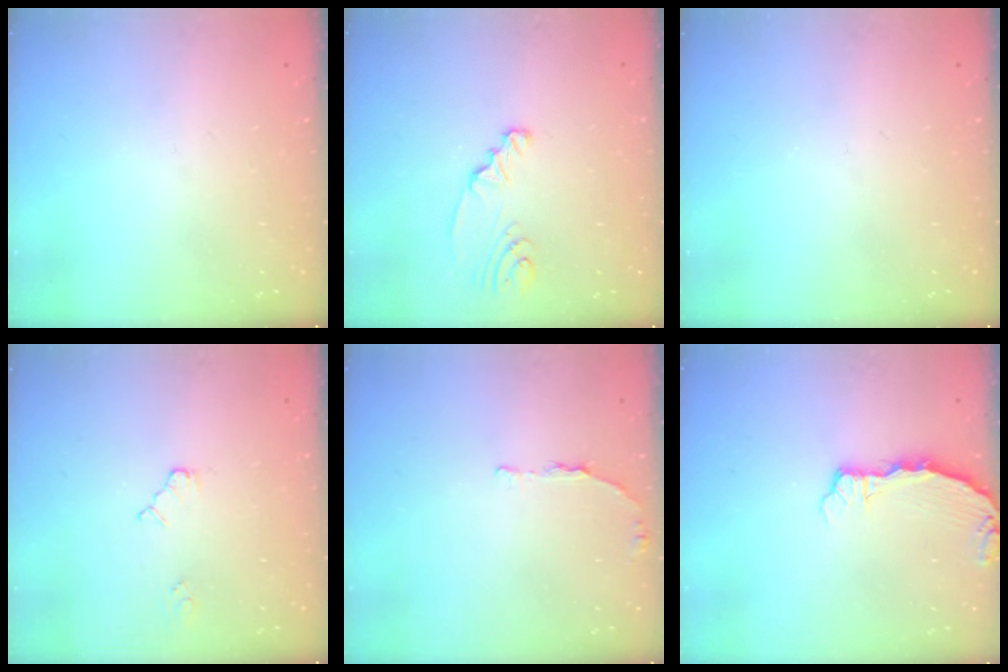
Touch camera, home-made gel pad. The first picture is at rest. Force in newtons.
{"total": 2.3, "press": 2.3, "slide": 0.3}
{"total": 0.0}
{"total": 1.9, "press": 1.9, "slide": 0.3}
{"total": 5.3, "press": 4.0, "slide": 3.4}
{"total": 2.6, "press": 2.5, "slide": 0.3}